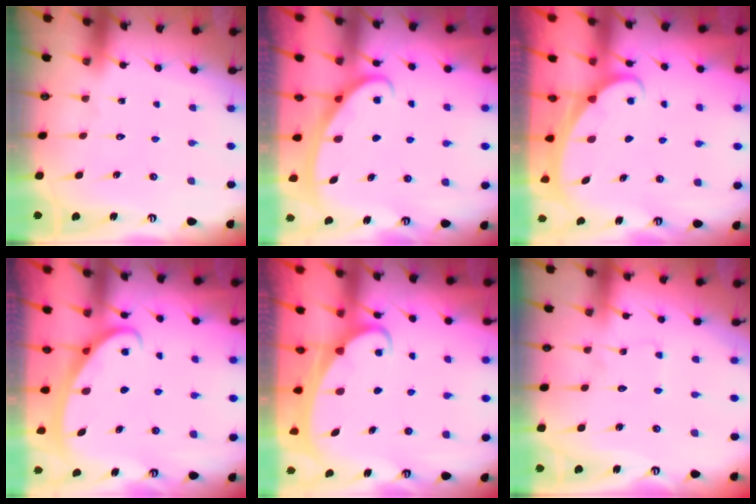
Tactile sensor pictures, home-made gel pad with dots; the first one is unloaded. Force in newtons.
{"total": 2.9, "press": 2.9, "slide": 0.3}
{"total": 1.5, "press": 1.5, "slide": 0.1}
{"total": 2.7, "press": 2.7, "slide": 0.4}
{"total": 2.2, "press": 2.2, "slide": 0.2}
{"total": 3.9, "press": 3.8, "slide": 0.3}